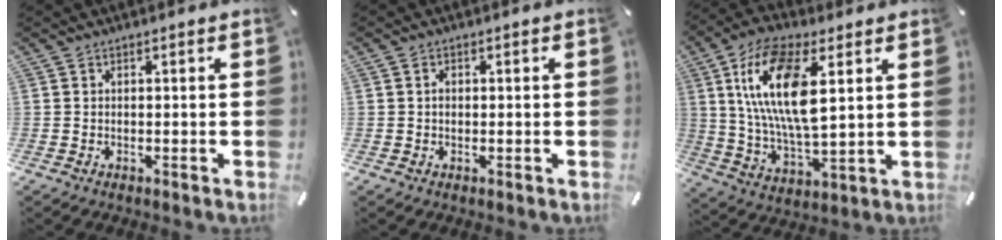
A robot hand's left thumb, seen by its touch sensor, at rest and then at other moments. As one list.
[{"total": 1.0, "force": [0.1, 0.8, 0.7], "torque": [-0.014, 0.005, 0.000]}, {"total": 17.8, "force": [6.1, 7.9, 14.8], "torque": [-0.306, -0.008, 0.102]}]